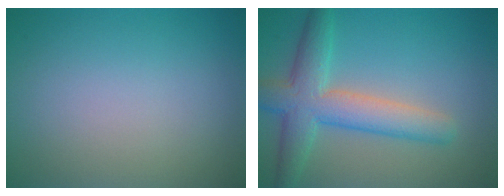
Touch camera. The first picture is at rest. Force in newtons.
{"total": 6.1, "press": 6.1, "slide": 0.3}